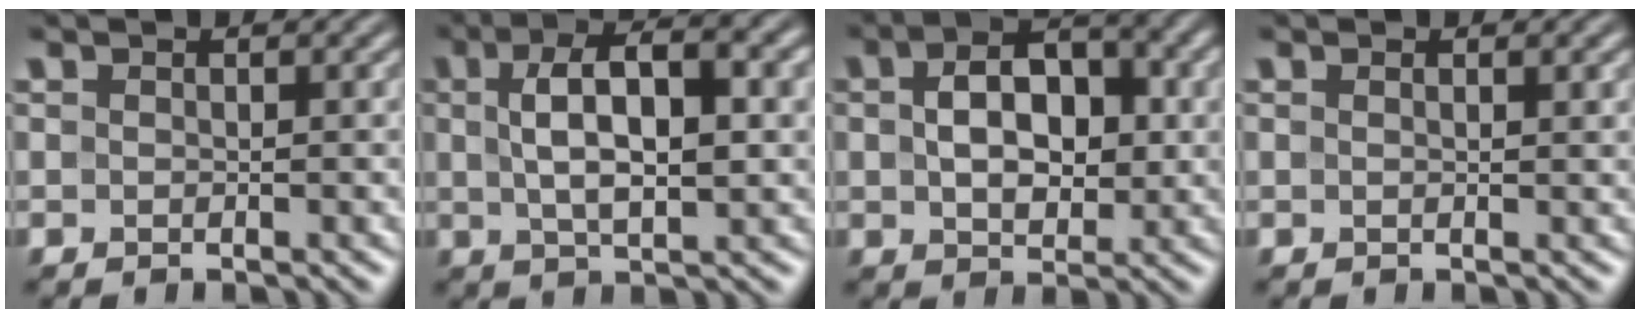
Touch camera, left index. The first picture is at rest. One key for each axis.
{"total": 8.8, "fx": 1.8, "fy": 3.5, "fz": 7.9, "tx": -0.129, "ty": 0.012, "tz": 0.024}
{"total": 6.8, "fx": 0.8, "fy": 4.2, "fz": 5.3, "tx": -0.085, "ty": 0.008, "tz": 0.011}
{"total": 1.3, "fx": 0.5, "fy": 0.3, "fz": 1.2, "tx": -0.017, "ty": 0.001, "tz": 0.002}